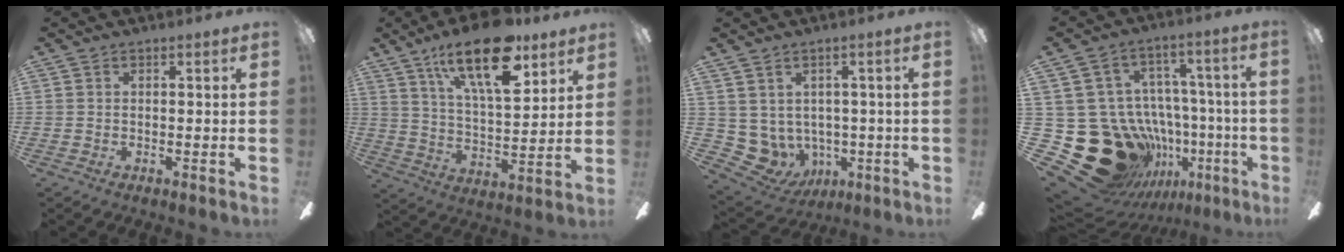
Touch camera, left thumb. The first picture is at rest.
{"total": 21.1, "force": [12.8, 8.4, 14.5], "torque": [-0.241, -0.056, 0.211]}
{"total": 5.4, "force": [0.8, 5.2, 1.1], "torque": [-0.072, -0.026, 0.020]}
{"total": 27.0, "force": [-9.0, 21.1, 14.2], "torque": [-0.250, 0.033, -0.072]}